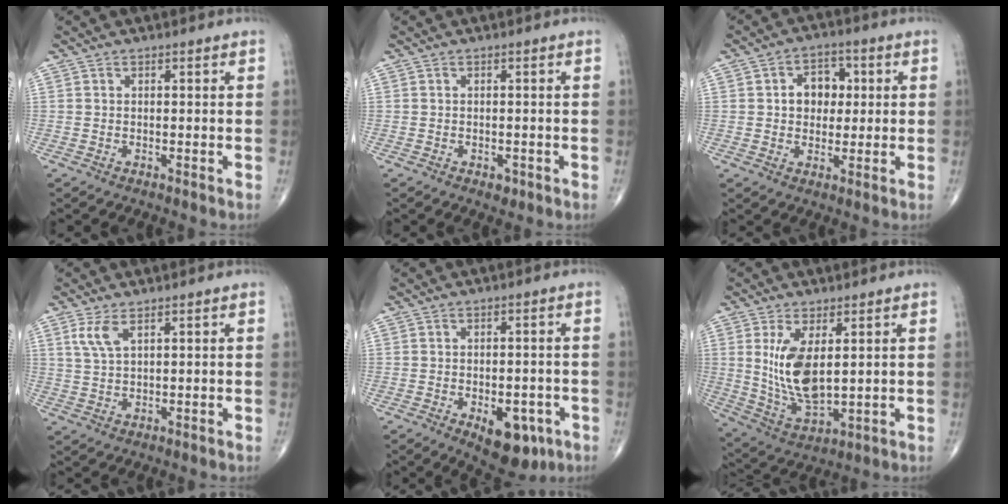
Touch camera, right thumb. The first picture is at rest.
{"total": 1.3, "force": [-0.6, 0.9, 0.8], "torque": [-0.007, 0.000, -0.005]}
{"total": 7.1, "force": [1.1, 5.4, 4.4], "torque": [-0.029, 0.008, 0.012]}
{"total": 3.7, "force": [1.9, 1.2, 2.9], "torque": [-0.067, -0.001, 0.048]}
{"total": 9.8, "force": [-4.3, 5.2, 7.1], "torque": [-0.072, 0.011, -0.048]}
{"total": 11.3, "force": [2.3, 5.1, 9.8], "torque": [-0.183, -0.025, 0.060]}